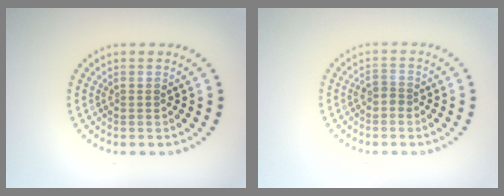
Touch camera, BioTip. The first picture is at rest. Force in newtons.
{"total": 1.0, "press": 0.8, "slide": 0.6}